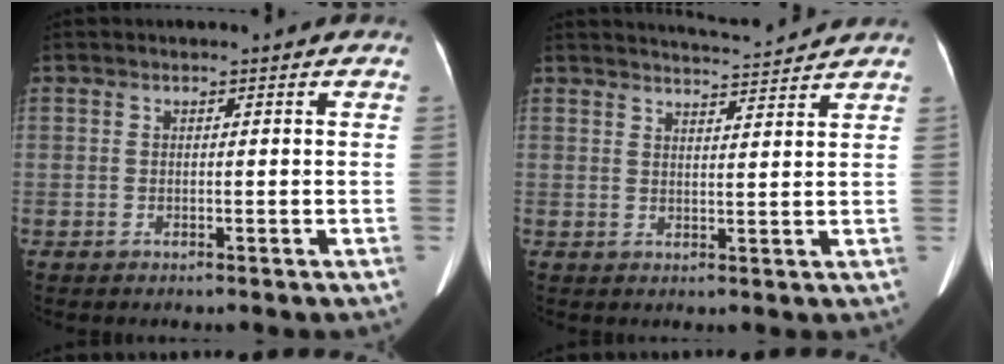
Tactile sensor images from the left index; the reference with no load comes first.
{"total": 6.0, "force": [6.0, -0.7, 0.8], "torque": [-0.021, 0.008, 0.082]}